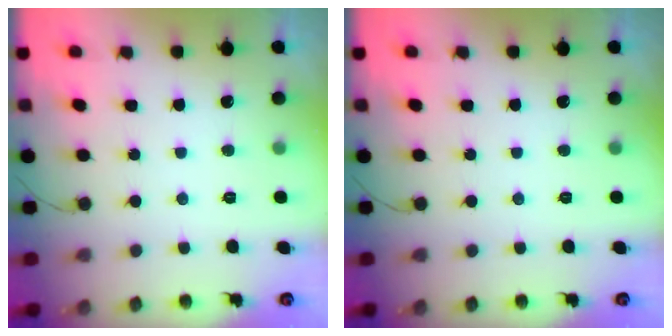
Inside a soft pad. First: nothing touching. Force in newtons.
{"total": 0.0}